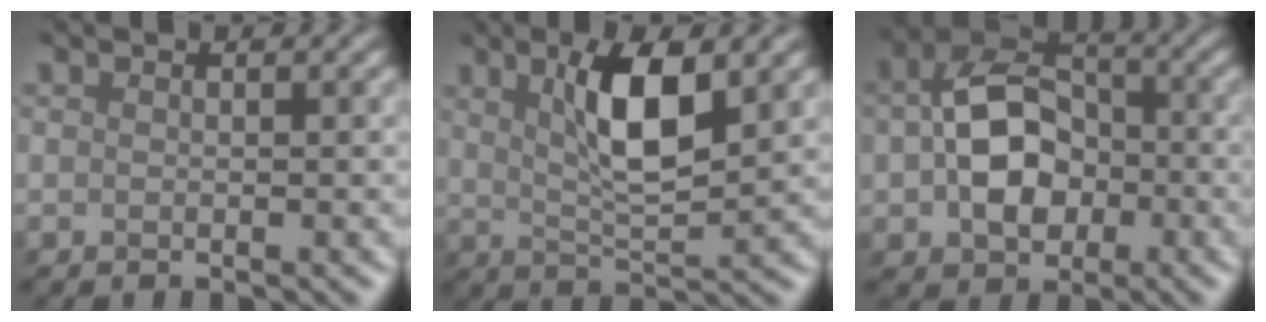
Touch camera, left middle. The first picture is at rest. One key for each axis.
{"total": 4.2, "fx": 1.6, "fy": 0.6, "fz": 3.8, "tx": -0.089, "ty": -0.004, "tz": 0.049}
{"total": 5.9, "fx": -1.0, "fy": 4.5, "fz": 3.8, "tx": -0.097, "ty": 0.002, "tz": -0.005}